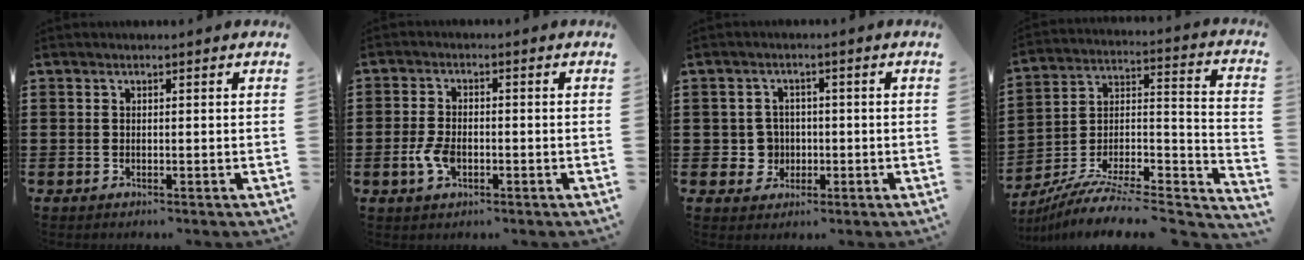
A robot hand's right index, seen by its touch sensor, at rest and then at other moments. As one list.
[{"total": 4.2, "force": [-1.3, 2.3, 3.2], "torque": [-0.077, -0.005, -0.026]}, {"total": 3.9, "force": [-0.6, 3.6, 1.2], "torque": [-0.036, 0.007, -0.013]}, {"total": 8.6, "force": [-7.2, 2.1, 4.3], "torque": [-0.075, 0.009, -0.144]}]